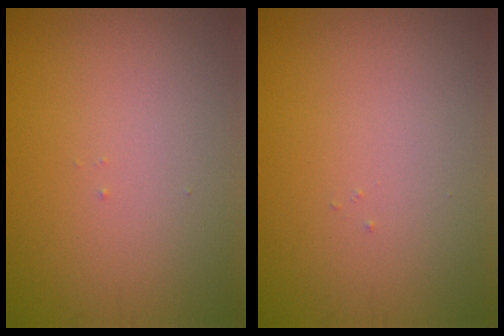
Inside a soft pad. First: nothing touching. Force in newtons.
{"total": 0.0}